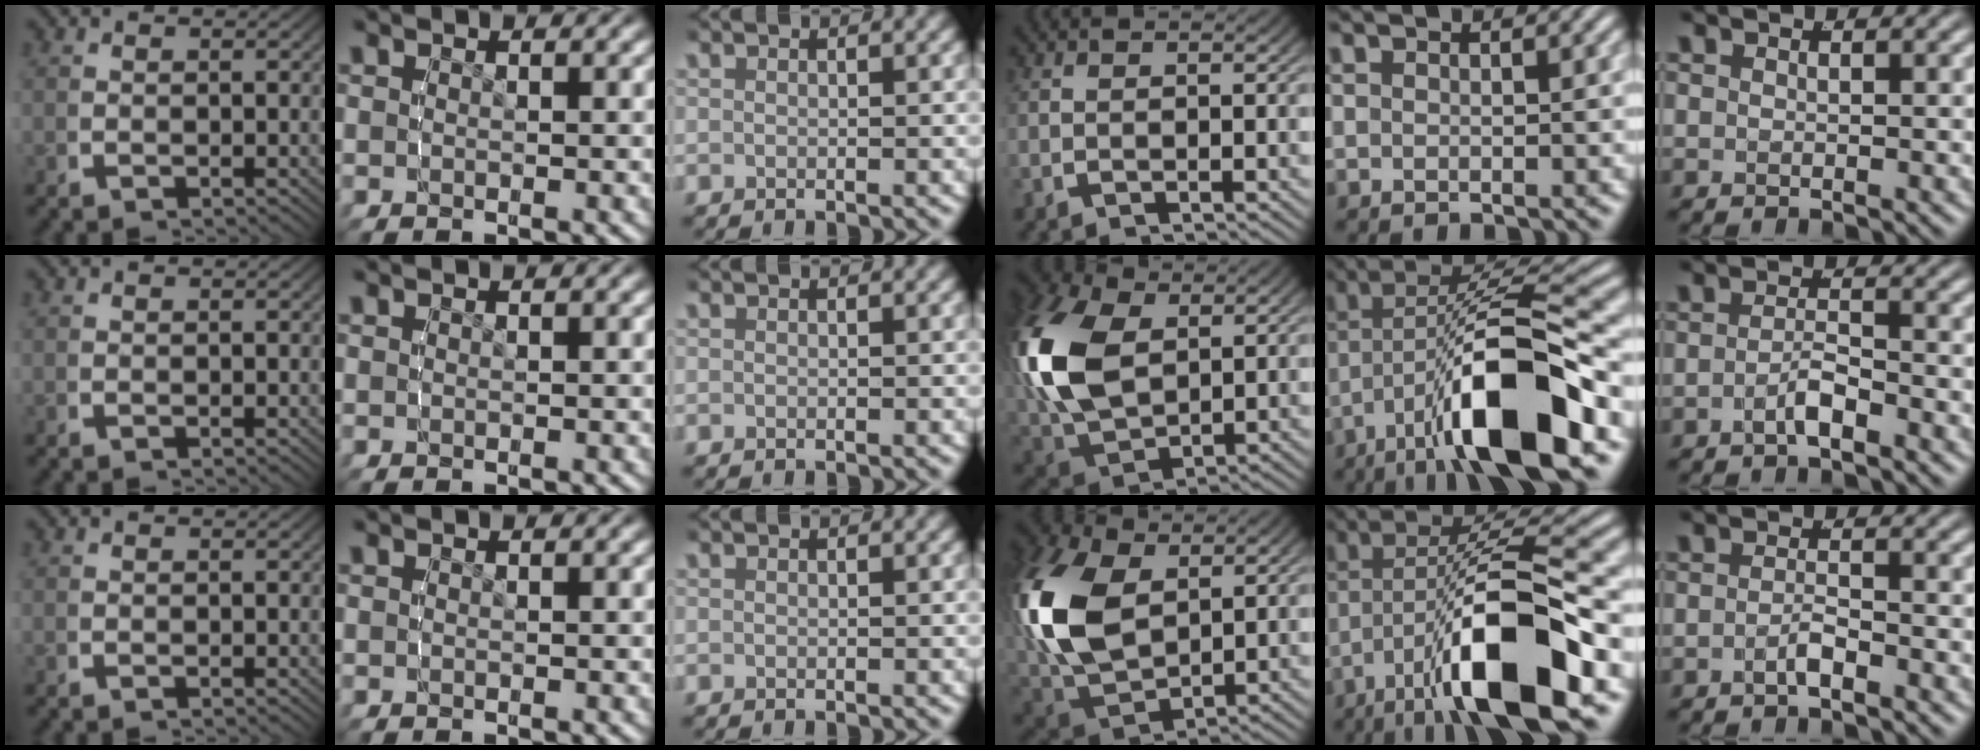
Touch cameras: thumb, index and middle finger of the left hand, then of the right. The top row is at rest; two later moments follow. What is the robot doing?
{"motion": "lift_and_place", "object": "markers"}